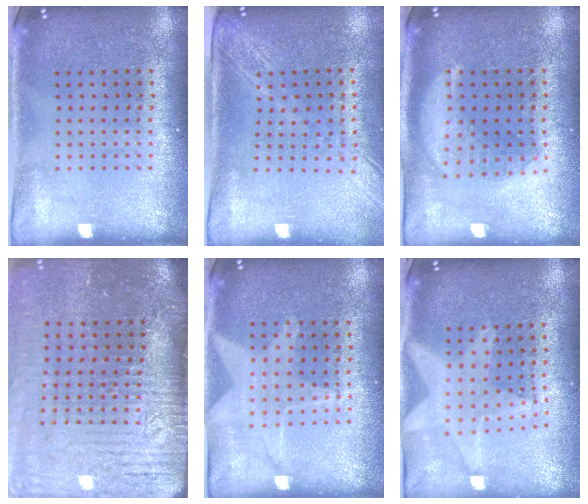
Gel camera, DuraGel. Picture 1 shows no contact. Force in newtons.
{"total": 2.0, "press": 1.6, "slide": 1.2}
{"total": 2.1, "press": 2.1, "slide": 0.1}
{"total": 4.9, "press": 4.1, "slide": 2.7}
{"total": 1.3, "press": 1.3, "slide": 0.2}
{"total": 2.3, "press": 1.9, "slide": 1.3}